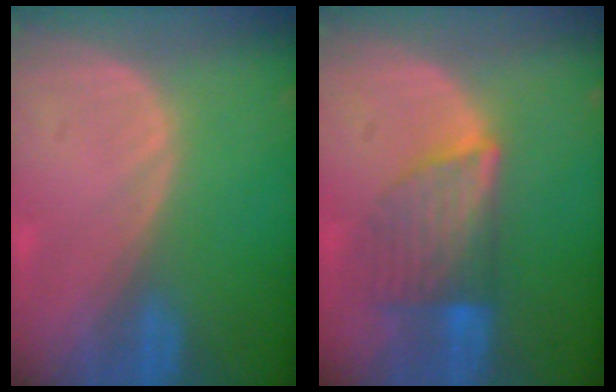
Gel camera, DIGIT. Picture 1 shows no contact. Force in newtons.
{"total": 6.9, "press": 6.6, "slide": 2.0}